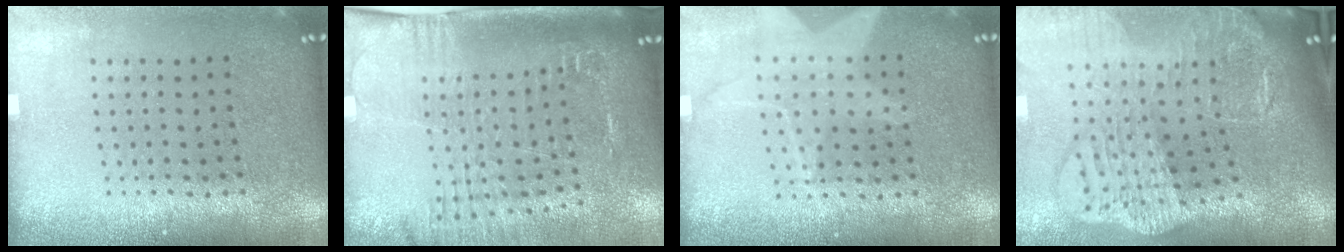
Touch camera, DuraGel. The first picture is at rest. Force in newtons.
{"total": 2.6, "press": 2.1, "slide": 1.5}
{"total": 0.6, "press": 0.5, "slide": 0.2}
{"total": 4.1, "press": 3.1, "slide": 2.6}